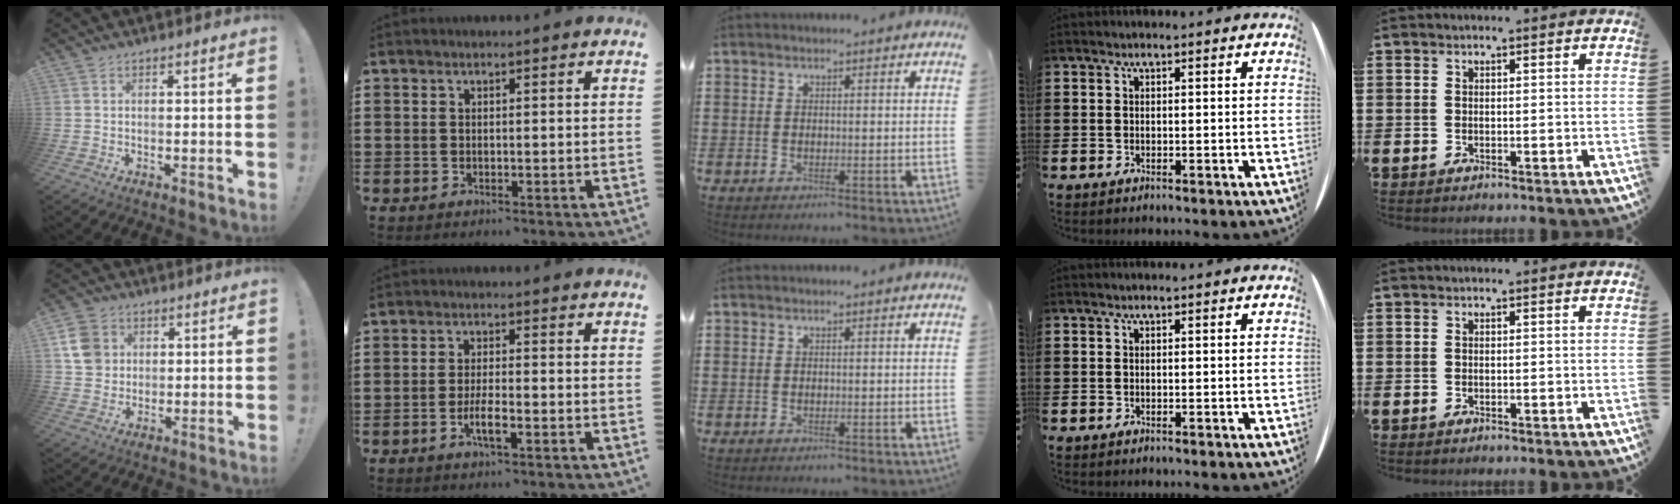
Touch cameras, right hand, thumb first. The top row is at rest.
{"thumb": {"total": 9.3, "force": [2.7, 8.2, 3.5], "torque": [-0.052, -0.004, 0.058]}, "index": {"total": 3.6, "force": [-1.6, 0.7, 3.2], "torque": [-0.059, 0.000, -0.031]}}